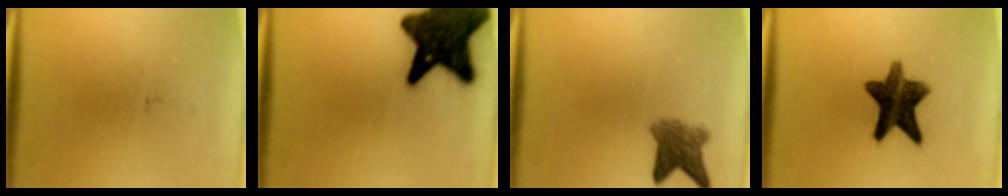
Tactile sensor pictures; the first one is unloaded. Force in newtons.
{"total": 15.3}
{"total": 4.6}
{"total": 12.1}